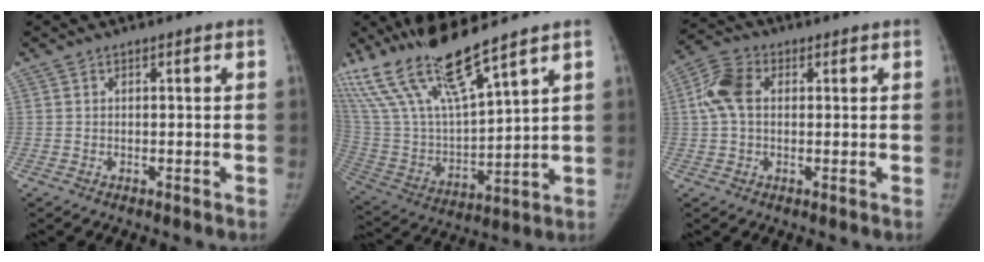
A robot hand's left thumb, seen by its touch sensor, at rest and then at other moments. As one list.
[{"total": 21.0, "force": [15.3, 4.5, 13.6], "torque": [-0.261, -0.065, 0.302]}, {"total": 7.4, "force": [1.3, 5.1, 5.3], "torque": [-0.115, 0.020, 0.020]}]